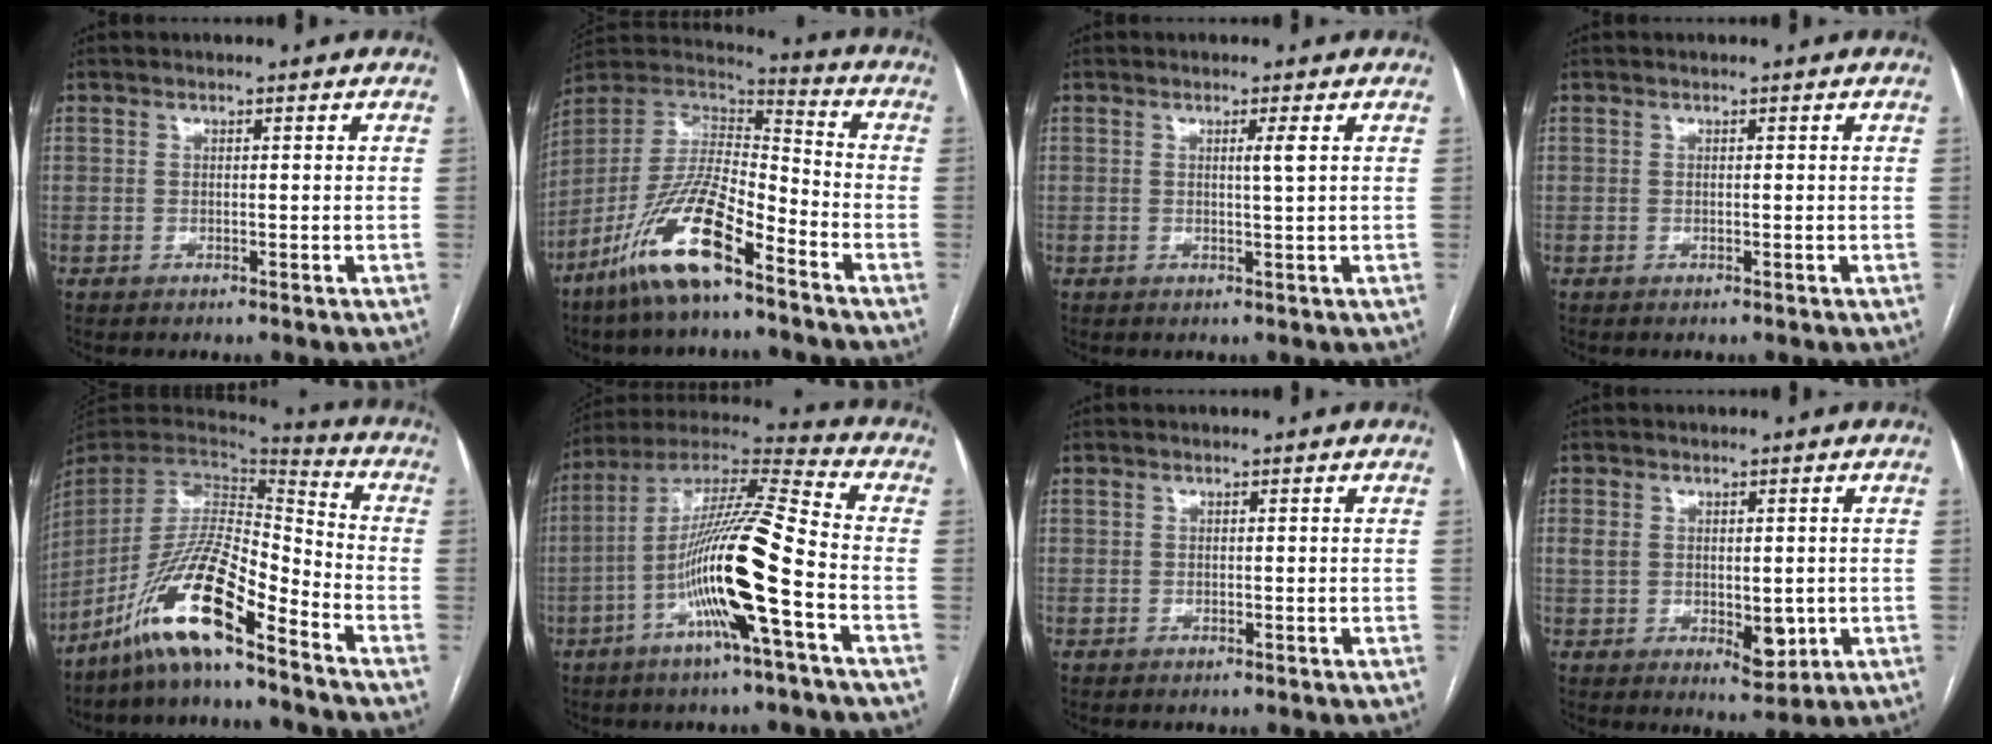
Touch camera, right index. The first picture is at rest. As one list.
[{"total": 15.7, "force": [-9.7, 3.5, 11.8], "torque": [-0.234, 0.000, -0.181]}, {"total": 1.6, "force": [0.5, -0.5, 1.5], "torque": [-0.028, -0.003, 0.009]}, {"total": 0.0}, {"total": 14.6, "force": [-9.9, 1.8, 10.6], "torque": [-0.206, -0.001, -0.184]}, {"total": 17.3, "force": [-5.2, 0.4, 16.5], "torque": [-0.311, 0.003, -0.100]}, {"total": 0.0}, {"total": 6.6, "force": [-0.5, 3.8, 5.4], "torque": [-0.077, -0.001, 0.010]}]